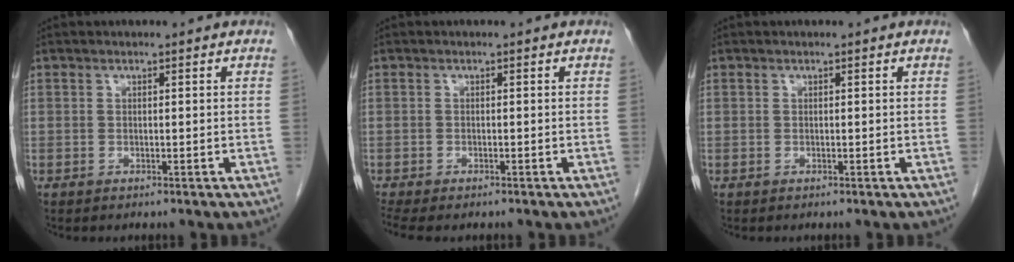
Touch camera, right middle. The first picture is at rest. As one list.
[{"total": 4.6, "force": [-3.8, 1.5, 2.2], "torque": [-0.038, -0.008, -0.060]}, {"total": 0.0}]